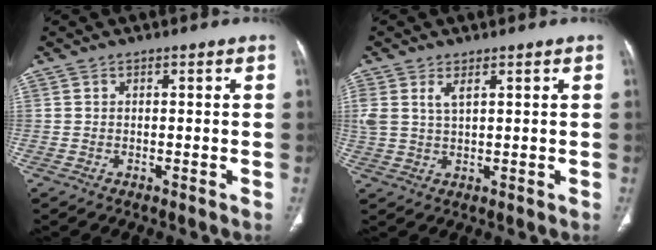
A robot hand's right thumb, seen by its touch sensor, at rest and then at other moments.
{"total": 3.9, "force": [1.8, 1.7, 3.0], "torque": [-0.073, 0.002, 0.045]}